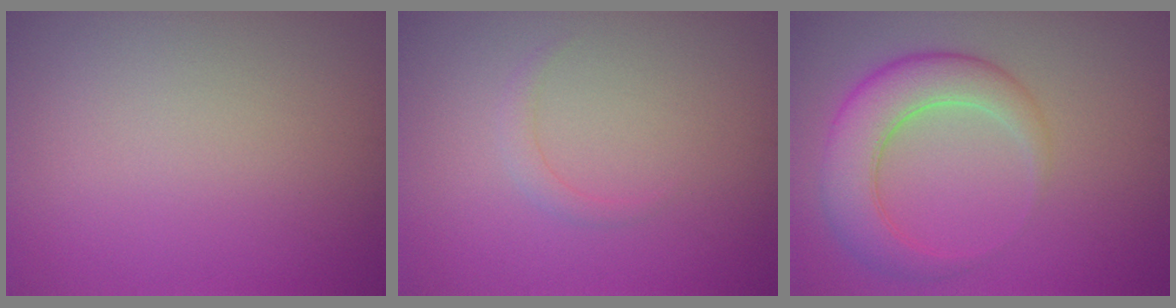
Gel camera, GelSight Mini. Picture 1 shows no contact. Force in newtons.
{"total": 1.1, "press": 1.1, "slide": 0.1}
{"total": 5.7, "press": 5.7, "slide": 0.2}